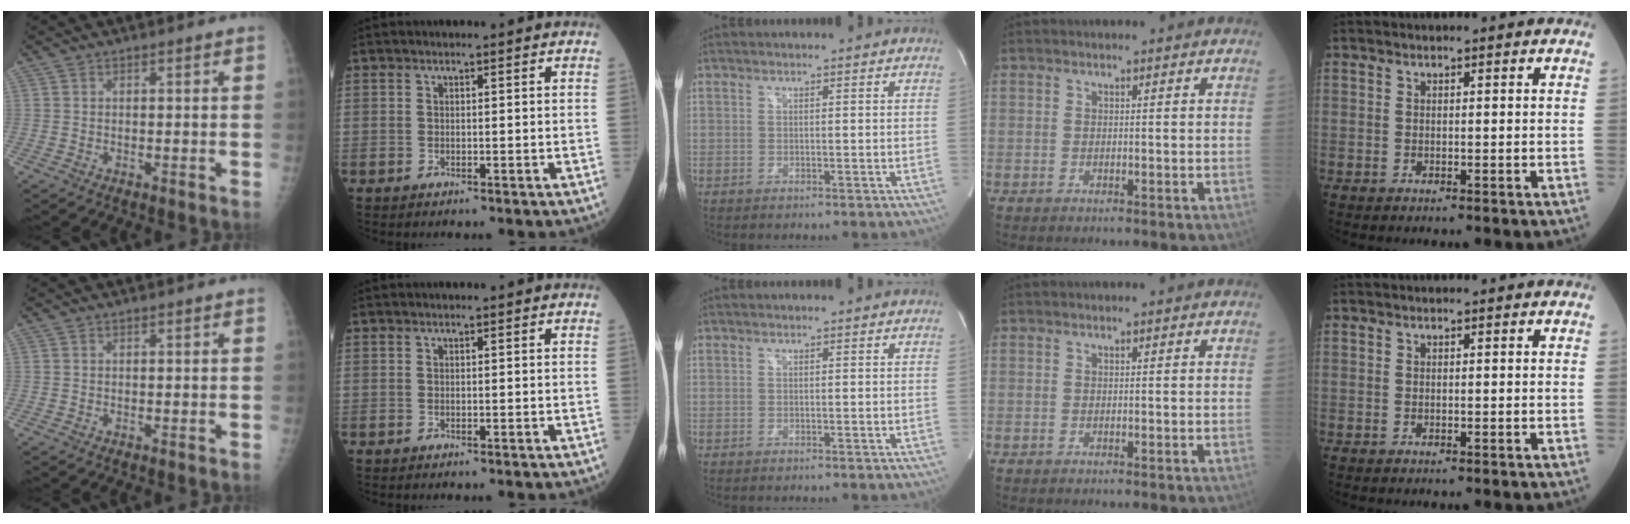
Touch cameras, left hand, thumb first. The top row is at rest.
{}